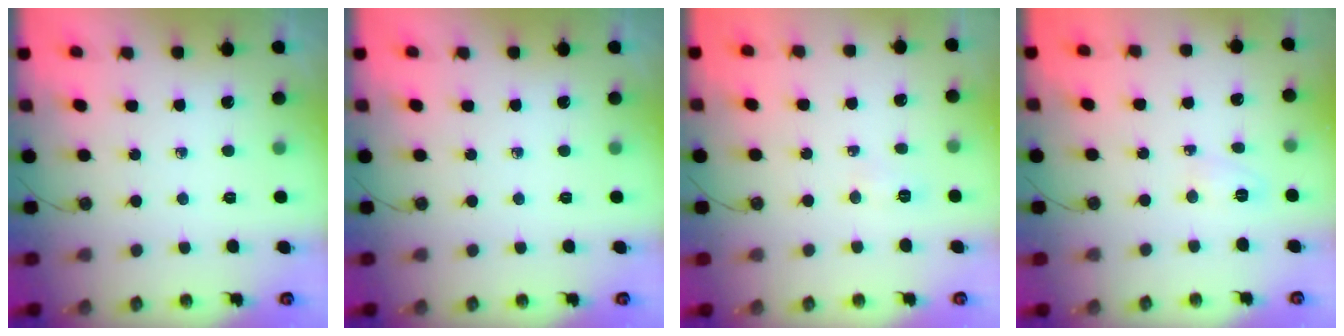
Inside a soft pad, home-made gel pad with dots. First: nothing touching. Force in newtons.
{"total": 0.0}
{"total": 4.3, "press": 4.2, "slide": 0.9}
{"total": 5.4, "press": 3.0, "slide": 4.4}